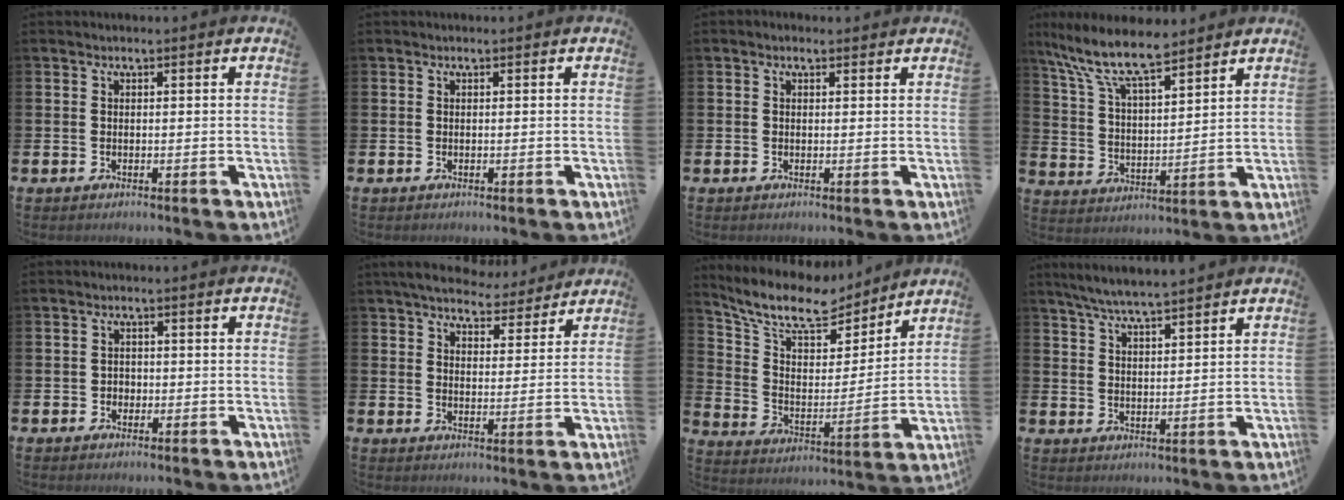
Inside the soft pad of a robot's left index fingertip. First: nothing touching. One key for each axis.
{"total": 0.0}
{"total": 0.7, "fx": 0.3, "fy": 0.5, "fz": 0.4, "tx": -0.006, "ty": 0.006, "tz": 0.004}
{"total": 10.3, "fx": 8.8, "fy": 2.4, "fz": 4.9, "tx": -0.132, "ty": -0.037, "tz": 0.158}
{"total": 1.4, "fx": -0.4, "fy": 1.3, "fz": 0.3, "tx": 0.001, "ty": 0.001, "tz": -0.013}
{"total": 6.7, "fx": 6.3, "fy": 1.6, "fz": 1.2, "tx": -0.040, "ty": -0.040, "tz": 0.110}
{"total": 11.1, "fx": 9.7, "fy": 3.6, "fz": 3.9, "tx": -0.115, "ty": -0.063, "tz": 0.166}
{"total": 5.5, "fx": 5.3, "fy": 0.0, "fz": 1.6, "tx": -0.048, "ty": -0.019, "tz": 0.095}